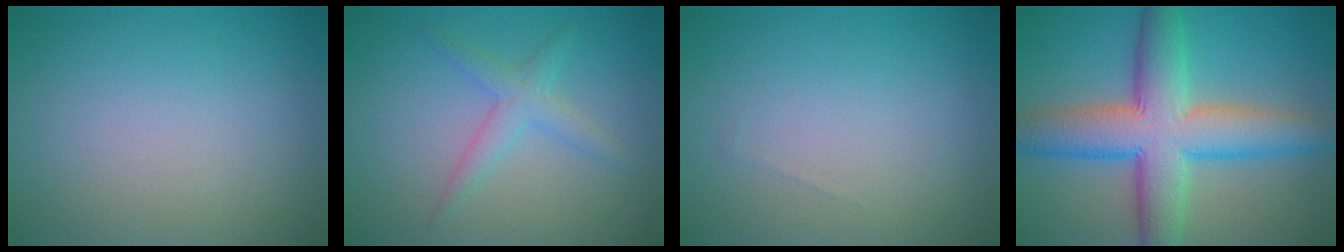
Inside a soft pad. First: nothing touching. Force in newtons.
{"total": 2.2, "press": 2.2, "slide": 0.1}
{"total": 0.0}
{"total": 9.6, "press": 9.6, "slide": 0.3}